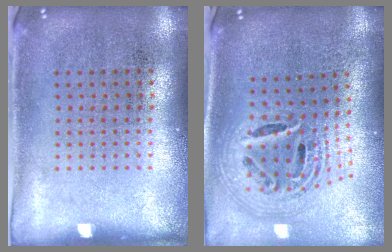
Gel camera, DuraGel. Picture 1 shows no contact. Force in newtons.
{"total": 2.5, "press": 1.8, "slide": 1.7}